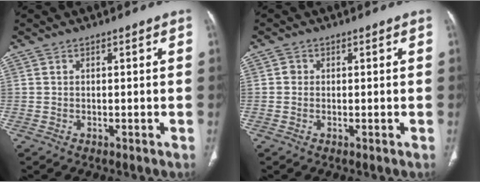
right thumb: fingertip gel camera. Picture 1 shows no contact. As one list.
[{"total": 1.0, "force": [0.1, 1.0, 0.3], "torque": [0.000, 0.003, 0.000]}]